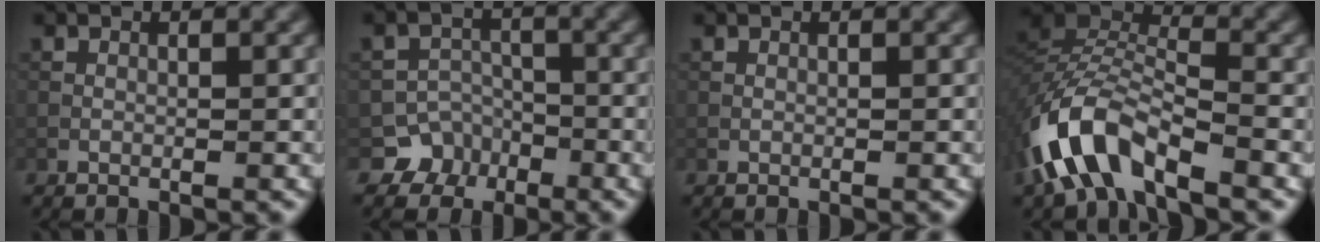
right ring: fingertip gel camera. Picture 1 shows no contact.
{"total": 4.5, "force": [-2.7, 3.6, 0.3], "torque": [0.025, 0.003, -0.047]}
{"total": 0.0}
{"total": 8.3, "force": [-5.1, 3.4, 5.6], "torque": [-0.114, 0.002, -0.108]}